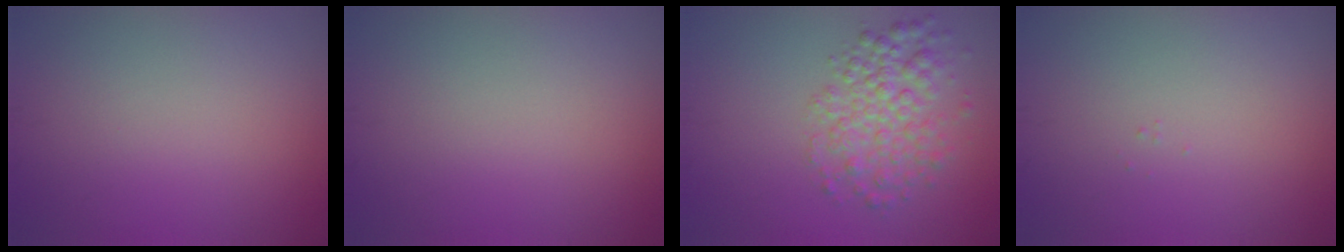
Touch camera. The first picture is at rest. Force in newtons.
{"total": 0.0}
{"total": 4.3, "press": 4.3, "slide": 0.2}
{"total": 0.0}